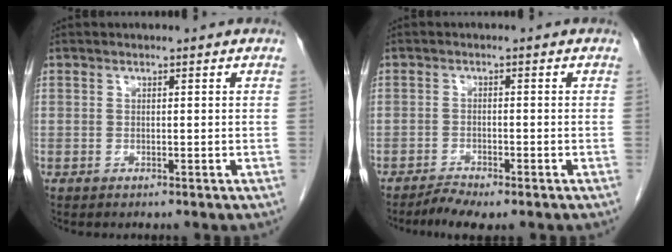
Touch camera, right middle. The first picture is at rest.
{"total": 3.0, "force": [-2.5, 0.3, 1.6], "torque": [-0.033, -0.006, -0.045]}